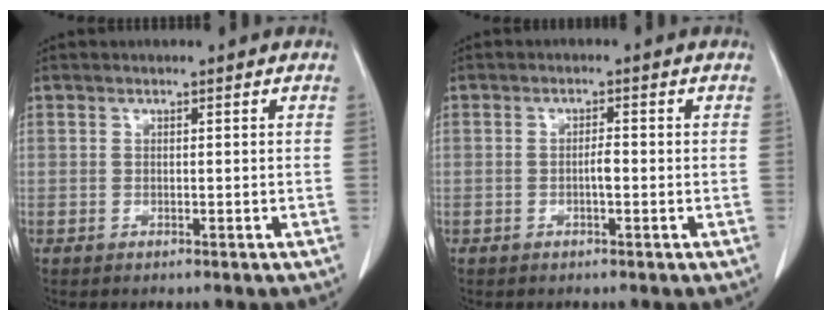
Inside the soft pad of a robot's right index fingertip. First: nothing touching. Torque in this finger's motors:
{"motor_torque": [0.59, 0.29, 0.22, 0.05]}